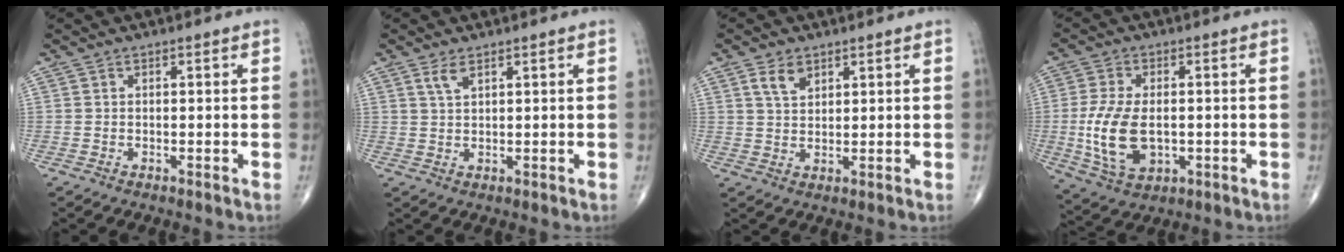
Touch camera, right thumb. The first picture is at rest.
{"total": 2.4, "force": [1.5, 0.8, 1.7], "torque": [-0.036, -0.002, 0.035]}
{"total": 4.0, "force": [2.3, 2.4, 2.3], "torque": [-0.034, -0.011, 0.046]}
{"total": 11.9, "force": [-1.2, 6.8, 9.7], "torque": [-0.193, -0.008, -0.014]}